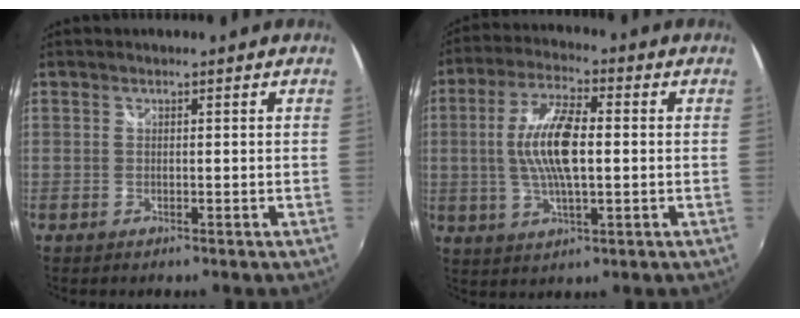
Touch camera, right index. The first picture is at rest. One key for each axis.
{"total": 11.5, "fx": 0.3, "fy": 3.8, "fz": 10.9, "tx": -0.216, "ty": 0.006, "tz": 0.004}